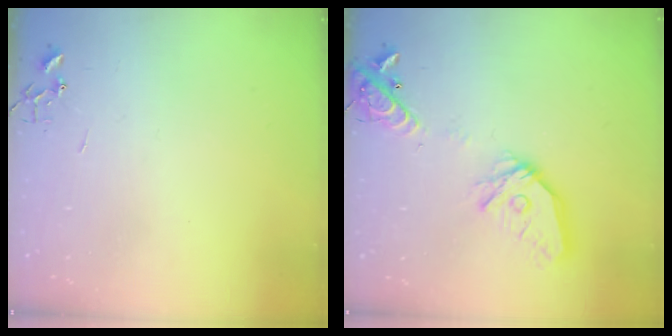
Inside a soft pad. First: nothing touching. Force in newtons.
{"total": 18.3, "press": 18.2, "slide": 2.6}